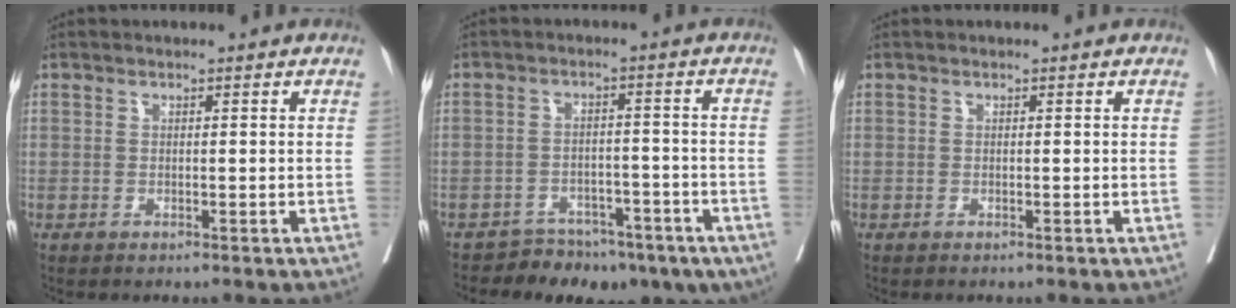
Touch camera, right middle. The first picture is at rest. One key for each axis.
{"total": 10.4, "fx": -7.4, "fy": 6.5, "fz": 3.3, "tx": -0.029, "ty": 0.028, "tz": -0.096}
{"total": 0.0}